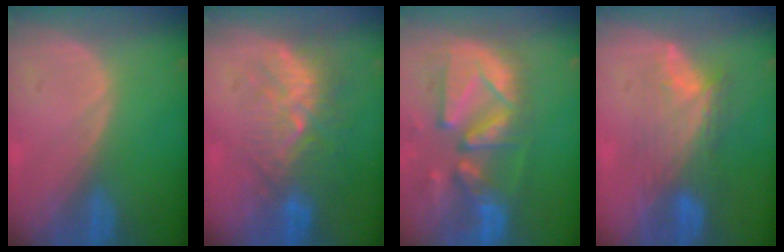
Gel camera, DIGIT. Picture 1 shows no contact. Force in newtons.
{"total": 9.1, "press": 8.5, "slide": 3.4}
{"total": 13.2, "press": 11.3, "slide": 6.9}
{"total": 7.3, "press": 7.1, "slide": 1.8}